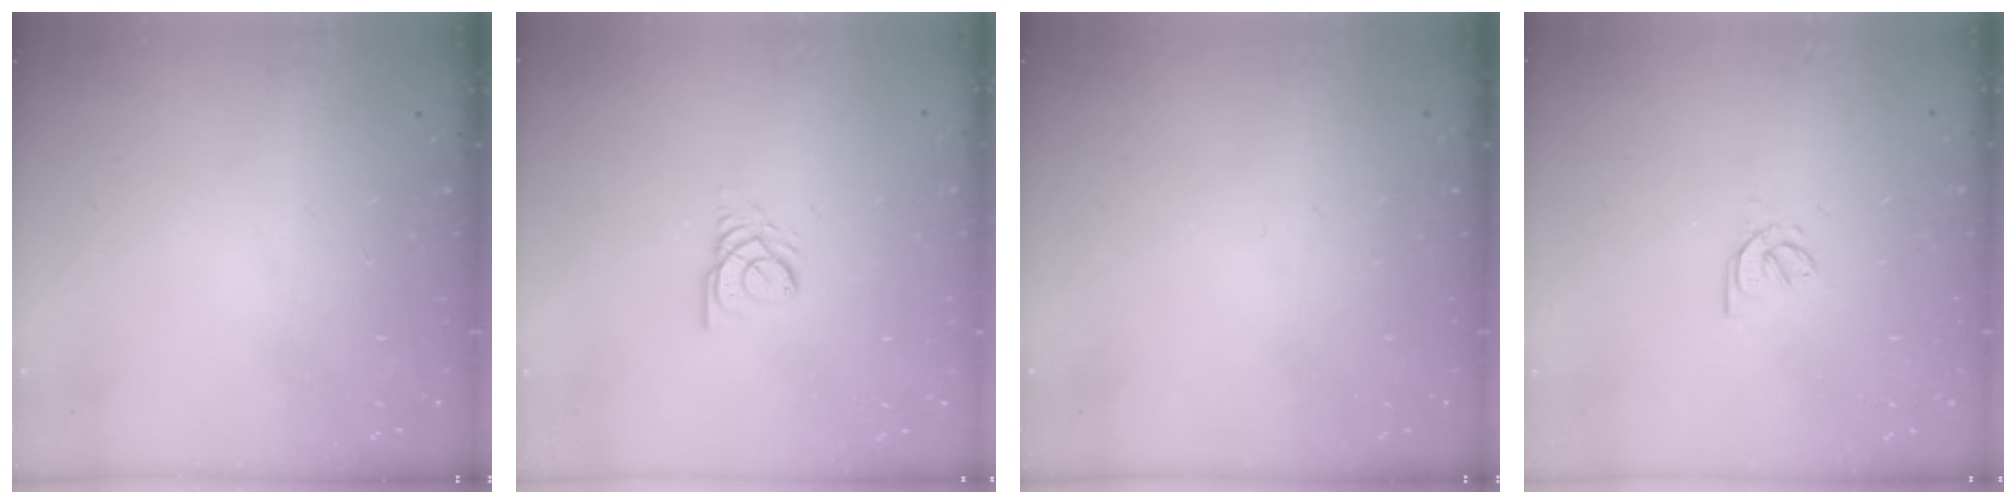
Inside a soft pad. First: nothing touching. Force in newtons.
{"total": 2.6, "press": 2.6, "slide": 0.1}
{"total": 0.0}
{"total": 1.7, "press": 1.6, "slide": 0.5}